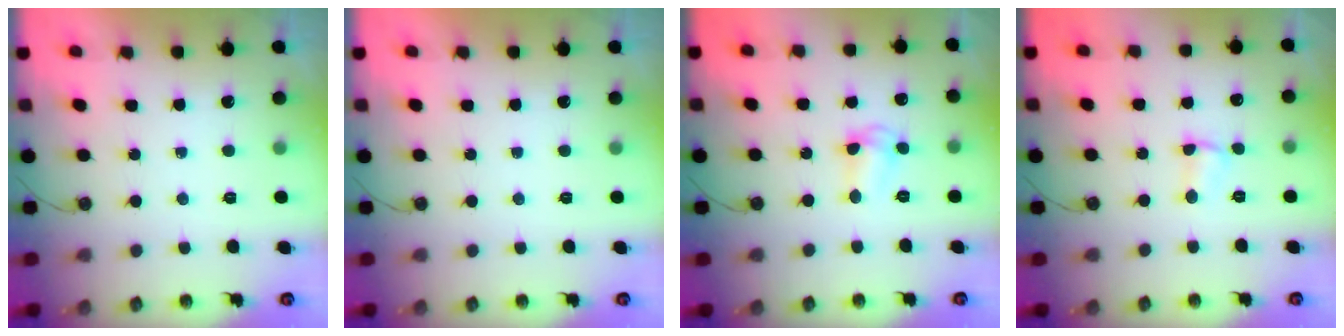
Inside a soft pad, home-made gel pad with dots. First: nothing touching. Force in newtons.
{"total": 0.0}
{"total": 5.1, "press": 5.0, "slide": 0.3}
{"total": 4.1, "press": 4.1, "slide": 0.5}